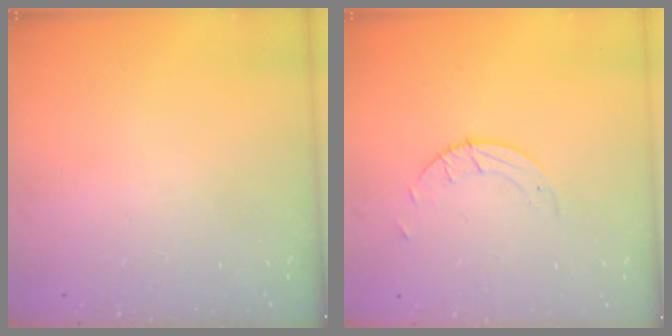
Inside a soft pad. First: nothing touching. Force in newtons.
{"total": 1.9, "press": 1.9, "slide": 0.1}